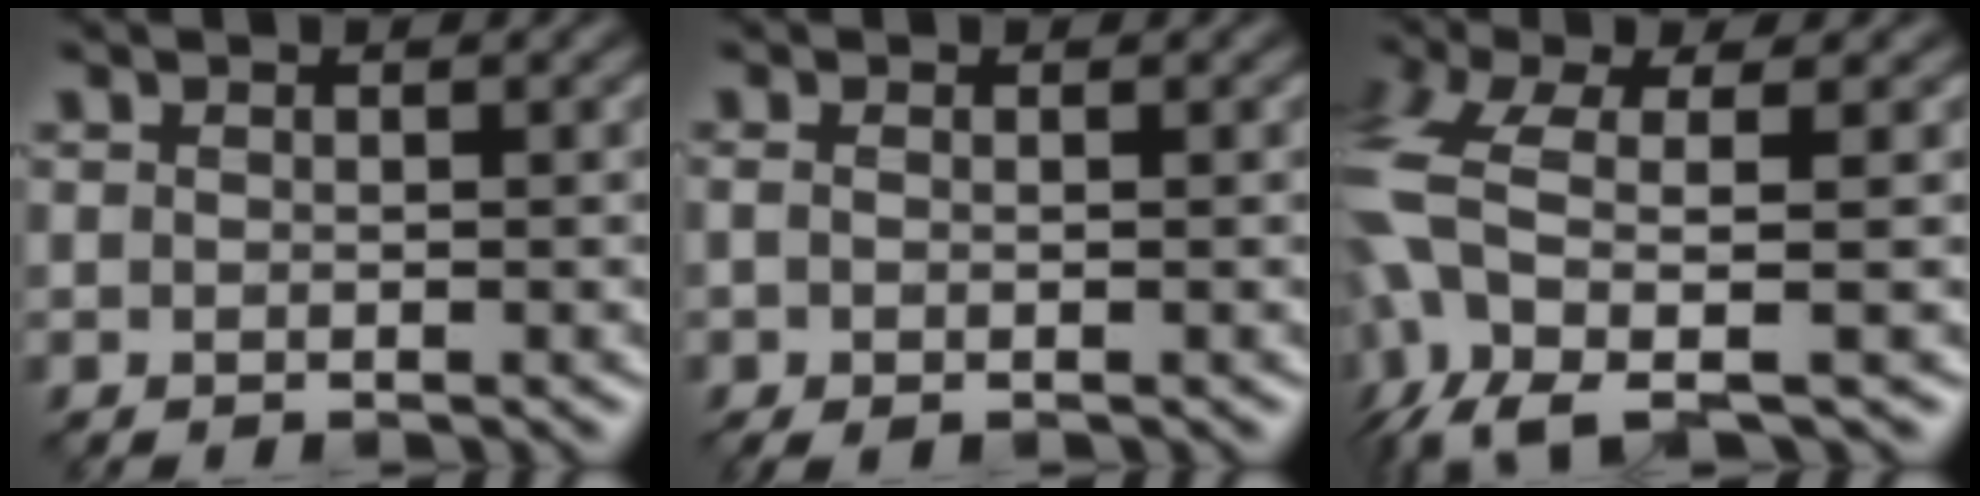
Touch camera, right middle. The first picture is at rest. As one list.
[{"total": 1.5, "force": [-0.4, 0.6, 1.3], "torque": [-0.034, -0.001, -0.005]}, {"total": 9.2, "force": [-3.6, 3.5, 7.7], "torque": [-0.184, -0.003, -0.070]}]